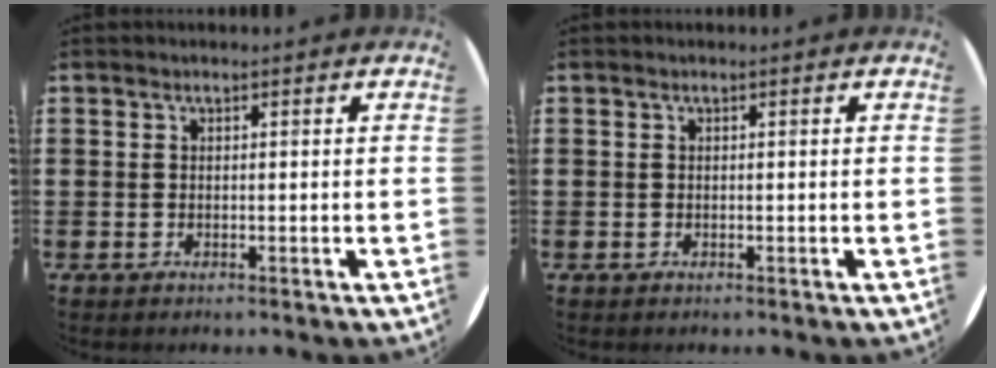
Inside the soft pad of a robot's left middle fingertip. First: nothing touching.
{"total": 0.0}